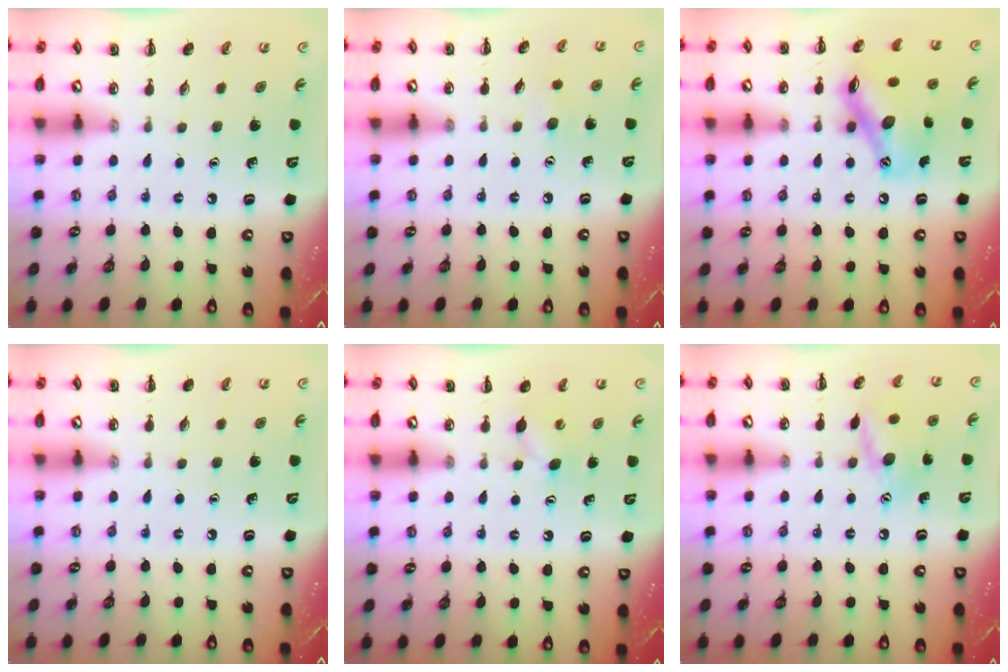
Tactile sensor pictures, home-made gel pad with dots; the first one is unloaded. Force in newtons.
{"total": 4.6, "press": 4.4, "slide": 1.1}
{"total": 13.5, "press": 13.1, "slide": 3.0}
{"total": 0.0}
{"total": 4.7, "press": 4.6, "slide": 1.2}
{"total": 11.1, "press": 11.1, "slide": 0.7}